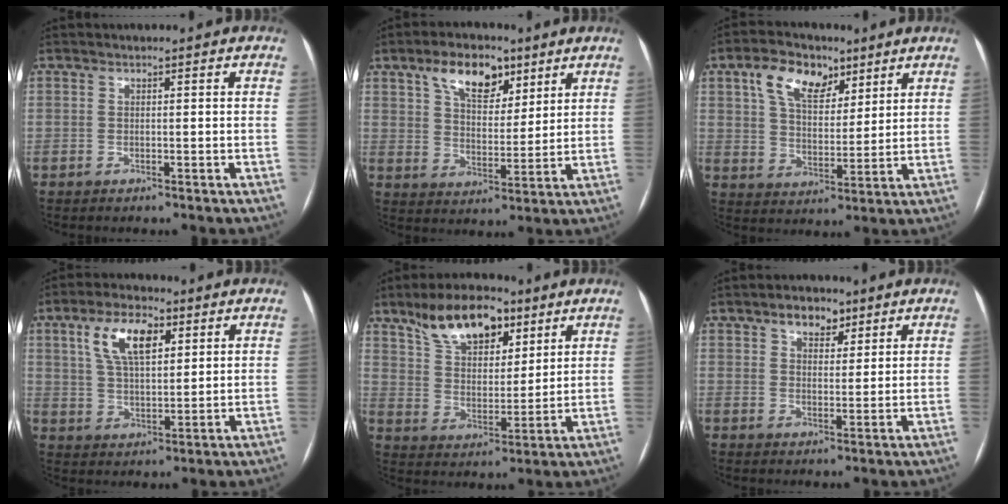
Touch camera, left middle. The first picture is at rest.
{"total": 9.3, "force": [5.6, 4.8, 5.8], "torque": [-0.100, 0.017, 0.099]}
{"total": 10.1, "force": [5.6, 5.7, 6.1], "torque": [-0.117, 0.026, 0.104]}
{"total": 9.2, "force": [4.0, 3.9, 7.3], "torque": [-0.142, 0.018, 0.077]}
{"total": 12.5, "force": [8.0, 5.9, 7.6], "torque": [-0.132, 0.020, 0.145]}
{"total": 4.6, "force": [3.0, 2.7, 2.3], "torque": [-0.035, 0.010, 0.048]}